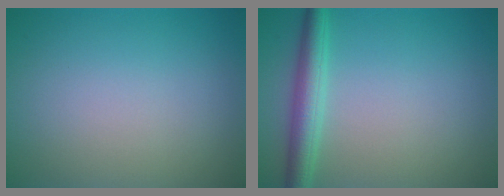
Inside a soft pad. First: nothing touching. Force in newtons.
{"total": 3.4, "press": 3.4, "slide": 0.1}